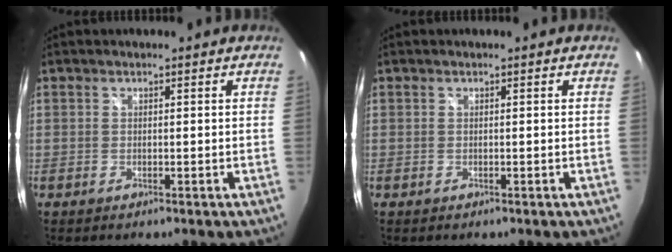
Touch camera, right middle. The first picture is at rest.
{"total": 0.0}